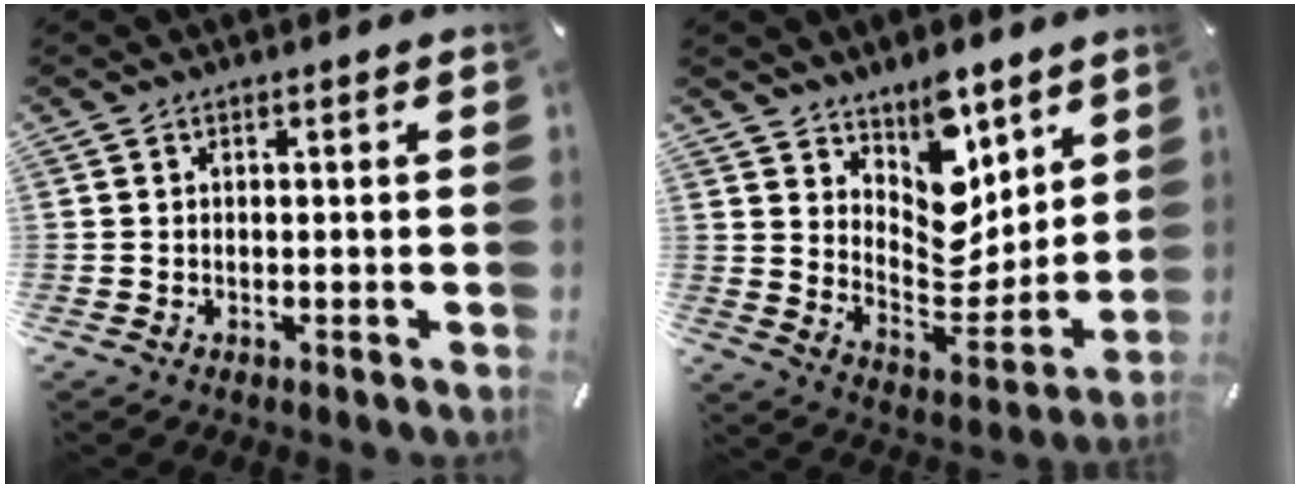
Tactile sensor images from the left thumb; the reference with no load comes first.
{"total": 10.7, "force": [7.9, 6.6, 3.2], "torque": [-0.026, -0.101, 0.144]}